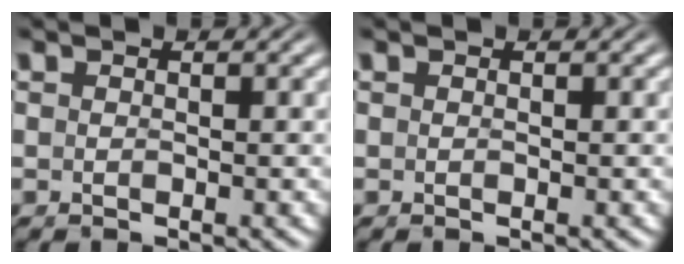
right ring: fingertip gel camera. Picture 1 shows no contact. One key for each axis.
{"total": 0.0}